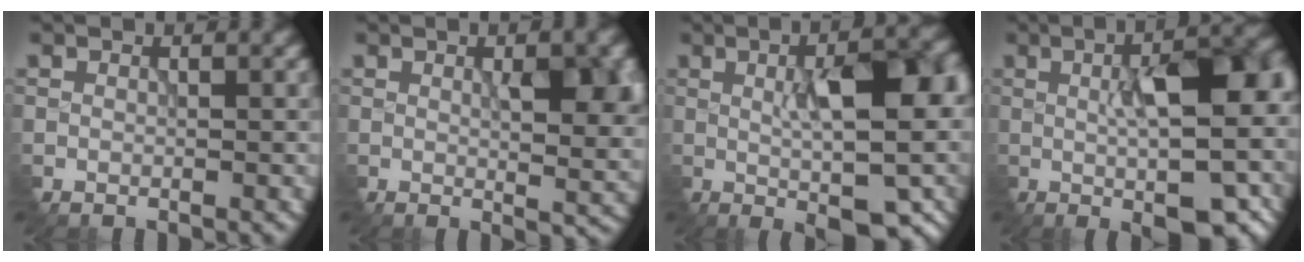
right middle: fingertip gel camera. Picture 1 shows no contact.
{"total": 5.7, "force": [0.6, 1.9, 5.3], "torque": [-0.072, -0.009, 0.018]}
{"total": 10.8, "force": [-1.1, 3.2, 10.2], "torque": [-0.135, -0.001, -0.012]}
{"total": 12.8, "force": [-1.7, 4.4, 11.9], "torque": [-0.142, 0.002, -0.018]}